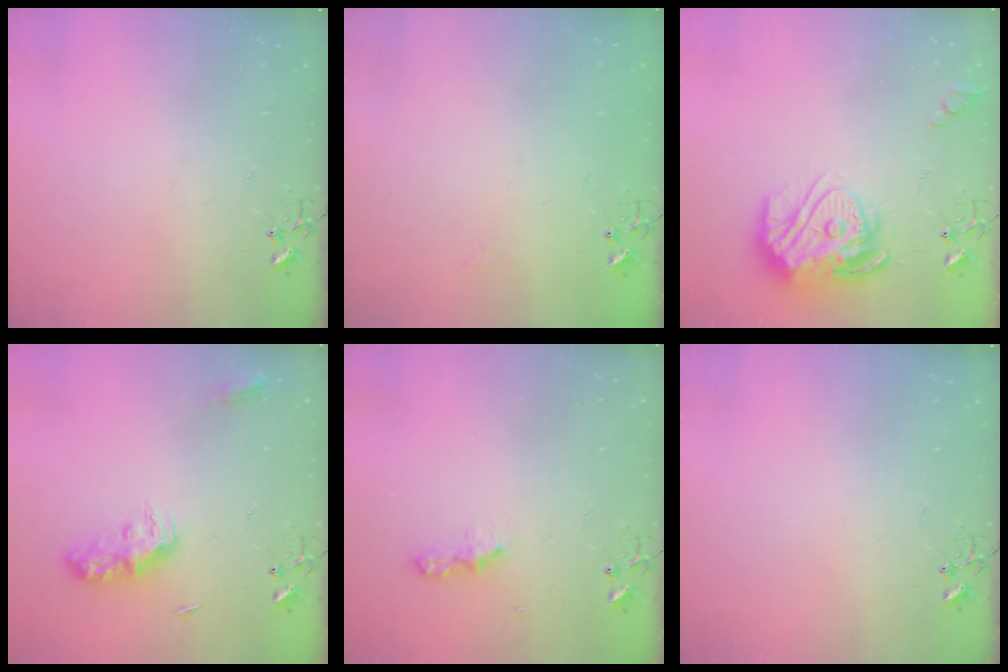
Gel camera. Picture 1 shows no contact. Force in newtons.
{"total": 5.1, "press": 5.1, "slide": 0.7}
{"total": 16.7, "press": 16.7, "slide": 1.6}
{"total": 9.9, "press": 9.9, "slide": 0.1}
{"total": 5.9, "press": 5.8, "slide": 0.7}
{"total": 0.0}